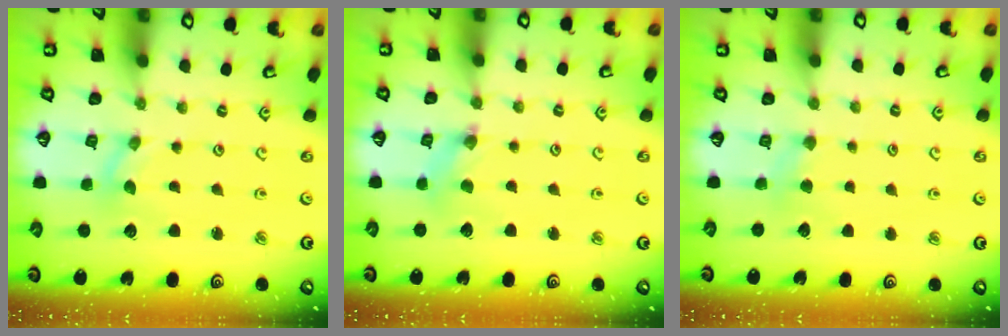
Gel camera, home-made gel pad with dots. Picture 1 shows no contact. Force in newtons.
{"total": 0.8, "press": 0.8, "slide": 0.2}
{"total": 3.0, "press": 2.9, "slide": 0.5}